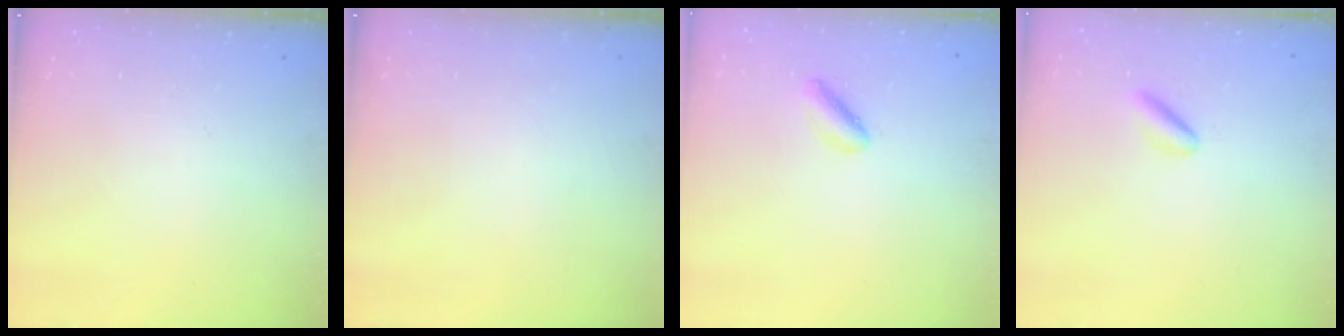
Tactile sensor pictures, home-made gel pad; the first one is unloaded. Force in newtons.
{"total": 0.0}
{"total": 2.0, "press": 2.0, "slide": 0.3}
{"total": 3.1, "press": 3.0, "slide": 1.0}